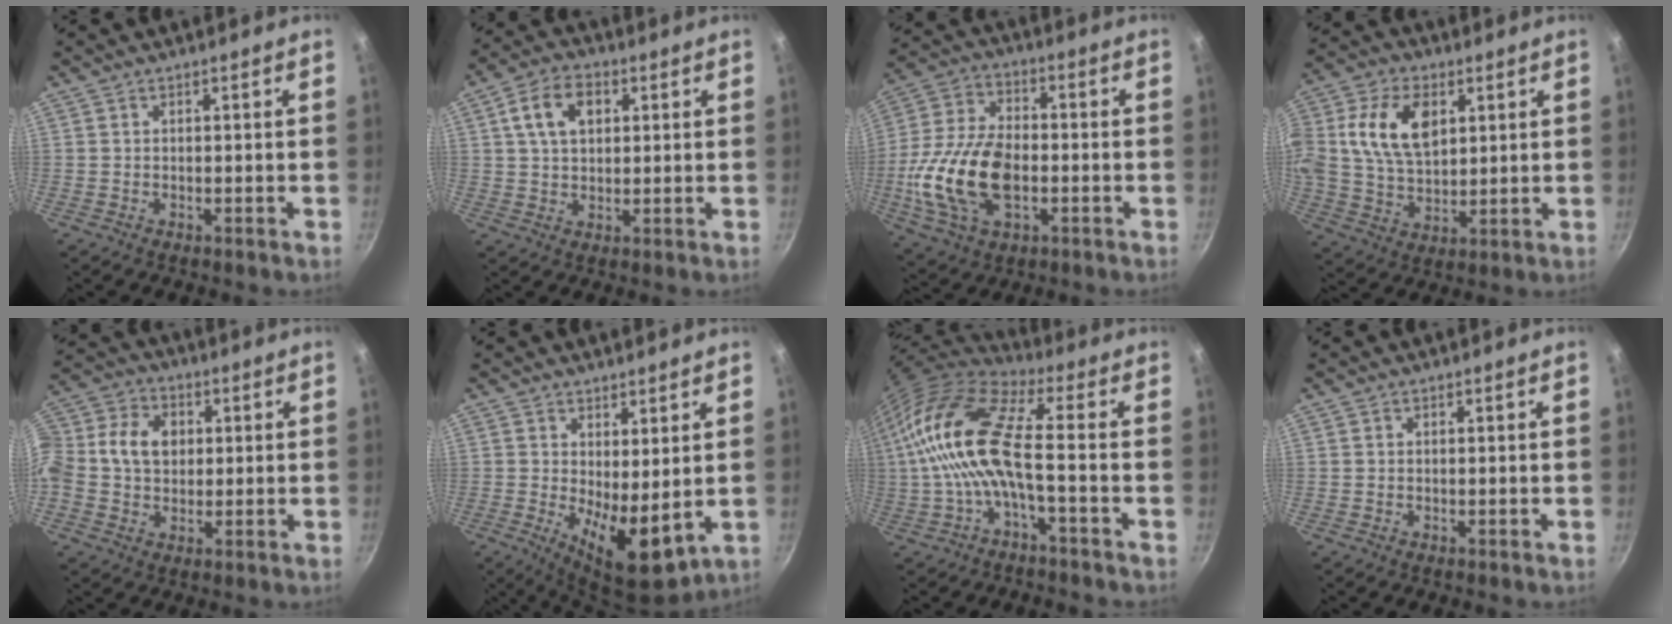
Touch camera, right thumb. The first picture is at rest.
{"total": 9.0, "force": [2.7, 6.1, 6.1], "torque": [-0.090, 0.009, 0.040]}
{"total": 18.8, "force": [-3.4, 11.3, 14.7], "torque": [-0.282, 0.022, -0.066]}
{"total": 14.6, "force": [3.9, 9.5, 10.4], "torque": [-0.181, 0.000, 0.069]}
{"total": 14.1, "force": [1.2, 11.0, 8.7], "torque": [-0.156, 0.027, 0.001]}
{"total": 9.7, "force": [0.6, 4.1, 8.8], "torque": [-0.117, -0.027, 0.017]}
{"total": 16.2, "force": [-1.3, 5.7, 15.1], "torque": [-0.318, 0.029, -0.039]}
{"total": 0.0}